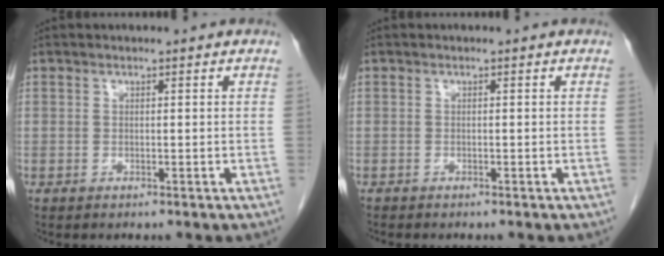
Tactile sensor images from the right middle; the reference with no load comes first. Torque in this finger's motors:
{"motor_torque": [0.26, 0.20, -0.04, 0.01]}